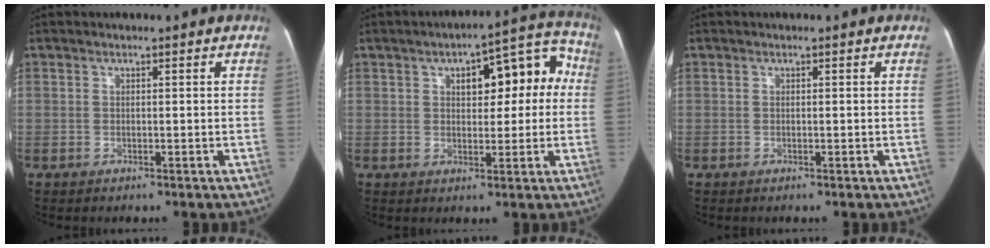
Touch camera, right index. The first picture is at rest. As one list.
[{"total": 11.8, "force": [2.3, 5.2, 10.3], "torque": [-0.121, 0.053, 0.034]}, {"total": 0.0}]